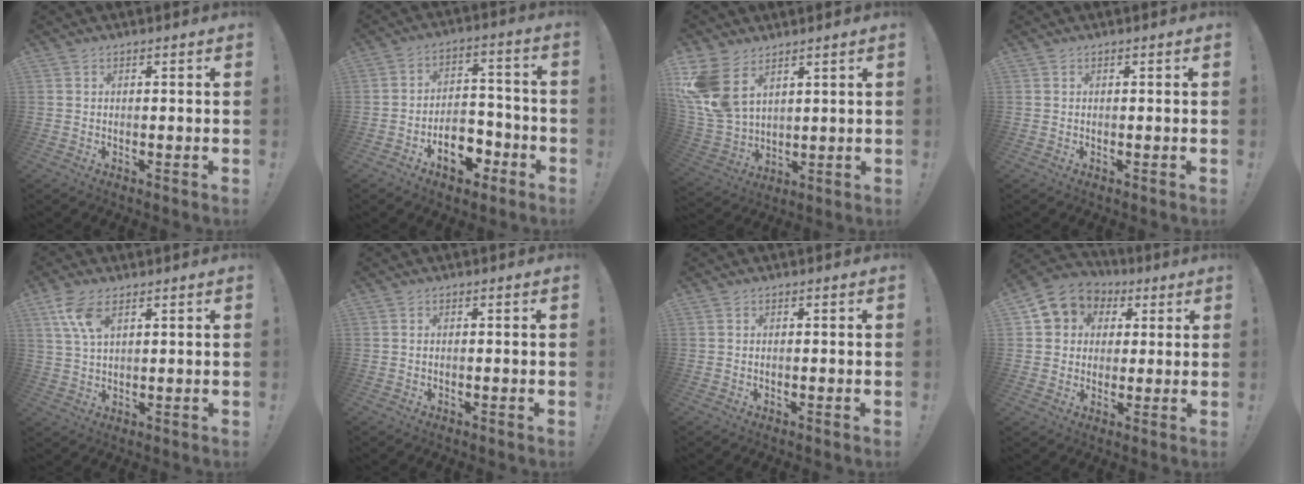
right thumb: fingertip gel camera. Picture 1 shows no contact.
{"total": 11.4, "force": [-5.9, 7.5, 6.2], "torque": [-0.070, 0.058, -0.092]}
{"total": 12.7, "force": [5.8, 8.5, 7.5], "torque": [-0.159, -0.035, 0.115]}
{"total": 0.0}
{"total": 8.0, "force": [4.1, 3.7, 5.8], "torque": [-0.106, -0.015, 0.076]}
{"total": 0.0}
{"total": 0.0}
{"total": 9.5, "force": [3.3, 8.4, 3.0], "torque": [-0.041, -0.013, 0.069]}